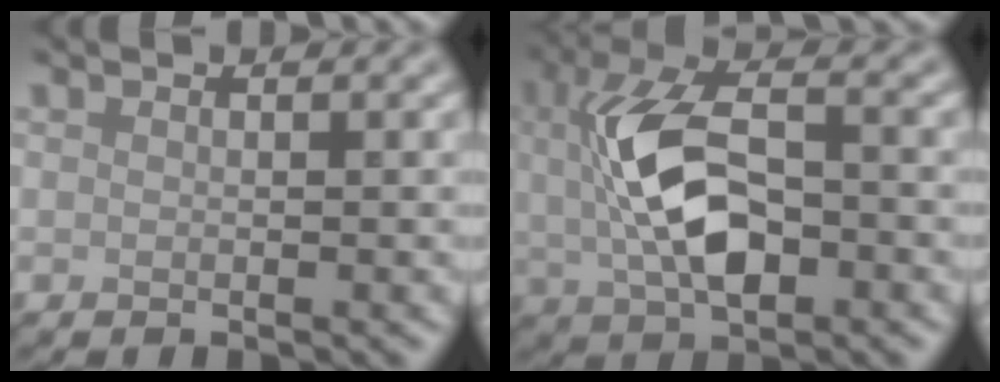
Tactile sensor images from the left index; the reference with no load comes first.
{"total": 7.9, "force": [0.3, 3.9, 6.8], "torque": [-0.141, 0.008, 0.002]}